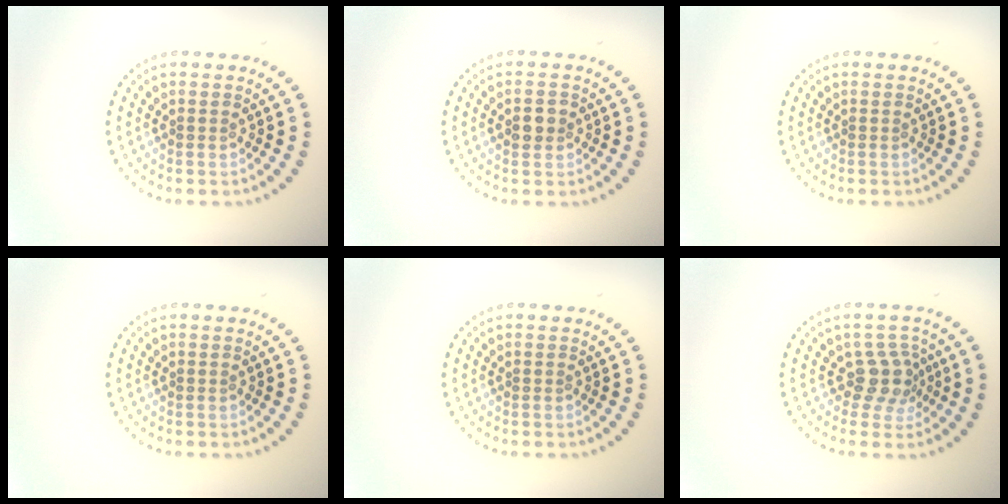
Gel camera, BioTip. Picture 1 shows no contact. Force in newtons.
{"total": 1.7, "press": 1.7, "slide": 0.2}
{"total": 0.0}
{"total": 0.0}
{"total": 0.0}
{"total": 2.7, "press": 2.0, "slide": 1.8}